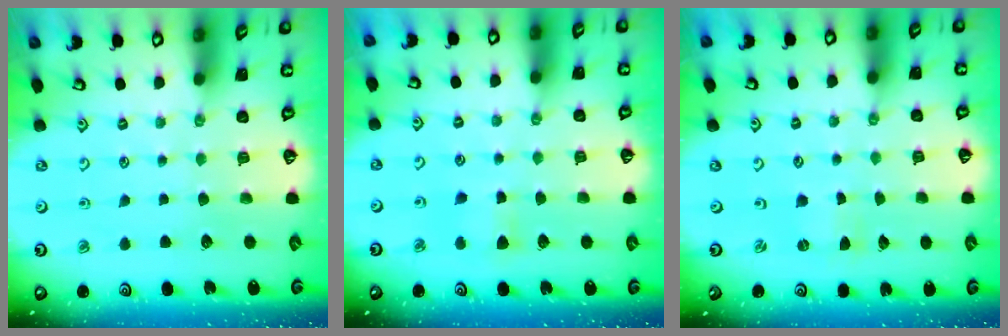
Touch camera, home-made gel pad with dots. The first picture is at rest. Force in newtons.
{"total": 4.4, "press": 4.4, "slide": 0.6}
{"total": 0.0}